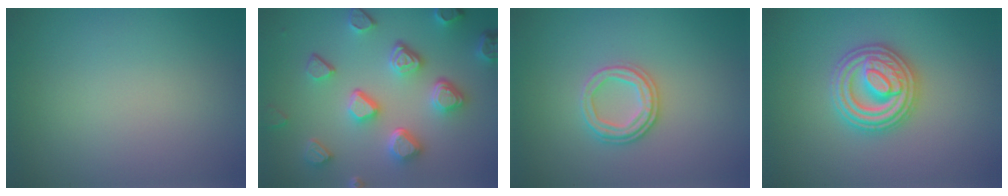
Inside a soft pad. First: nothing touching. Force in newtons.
{"total": 6.8, "press": 5.4, "slide": 4.2}
{"total": 2.5, "press": 2.4, "slide": 0.6}
{"total": 4.9, "press": 4.8, "slide": 0.7}